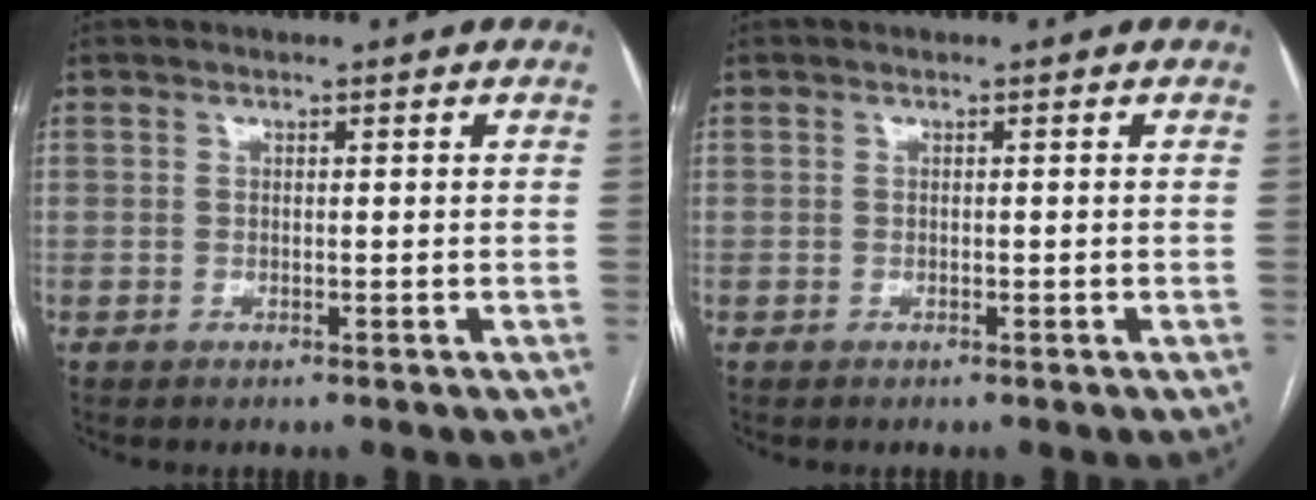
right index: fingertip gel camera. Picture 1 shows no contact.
{"total": 0.0}